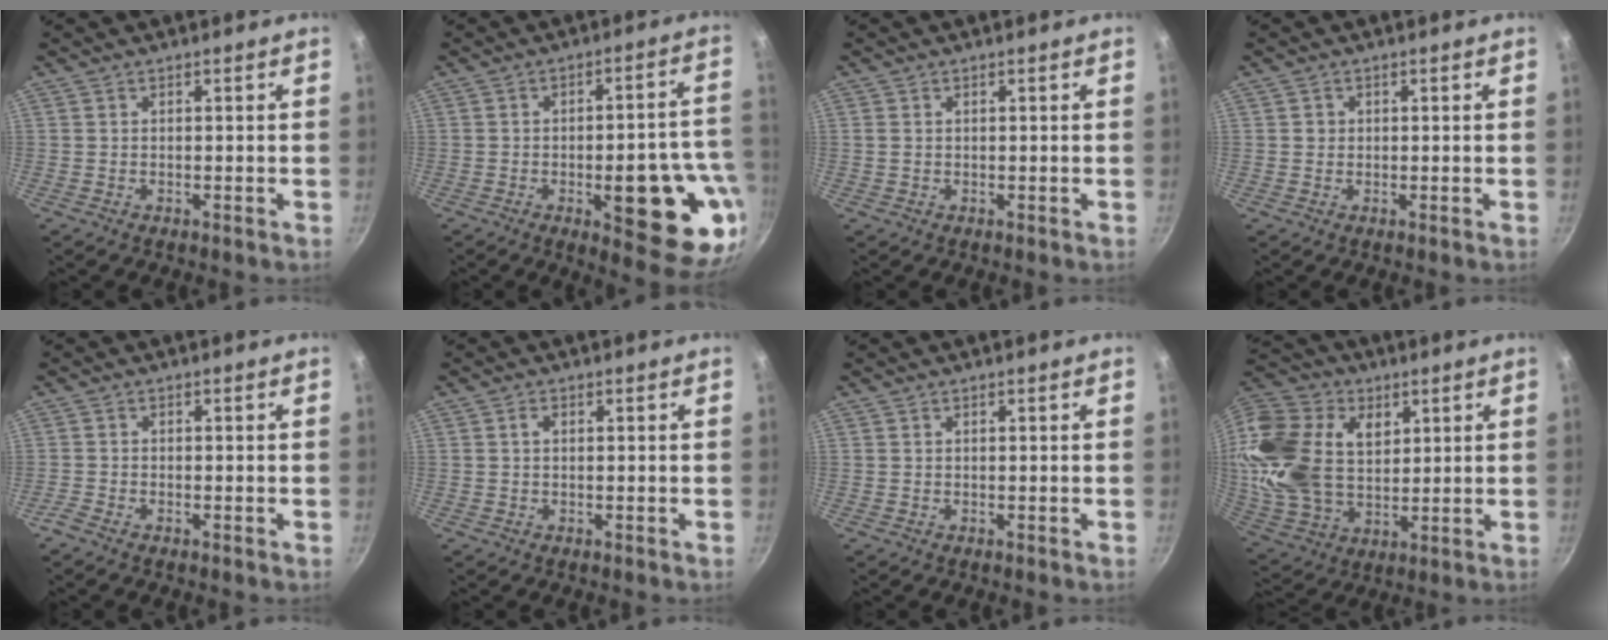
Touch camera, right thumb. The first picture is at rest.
{"total": 19.1, "force": [-5.7, 6.7, 17.0], "torque": [-0.163, 0.022, -0.070]}
{"total": 0.8, "force": [0.1, 0.7, 0.5], "torque": [-0.009, 0.003, 0.002]}
{"total": 1.0, "force": [0.1, 1.0, 0.2], "torque": [0.002, 0.002, 0.000]}
{"total": 1.5, "force": [-1.3, 0.4, 0.8], "torque": [-0.035, 0.008, -0.031]}
{"total": 1.2, "force": [0.2, 0.7, 0.9], "torque": [-0.018, 0.005, 0.002]}
{"total": 0.0}
{"total": 25.2, "force": [6.4, 17.6, 16.8], "torque": [-0.339, 0.003, 0.121]}